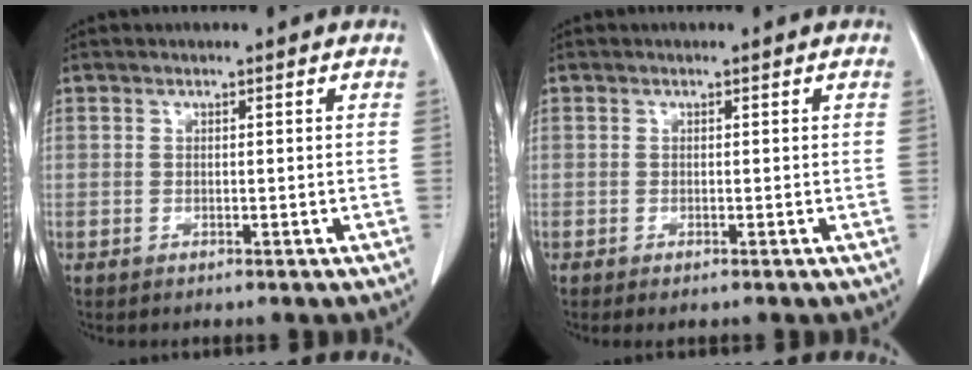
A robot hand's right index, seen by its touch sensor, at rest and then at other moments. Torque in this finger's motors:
{"motor_torque": [0.13, -0.14, -0.09, 0.01]}